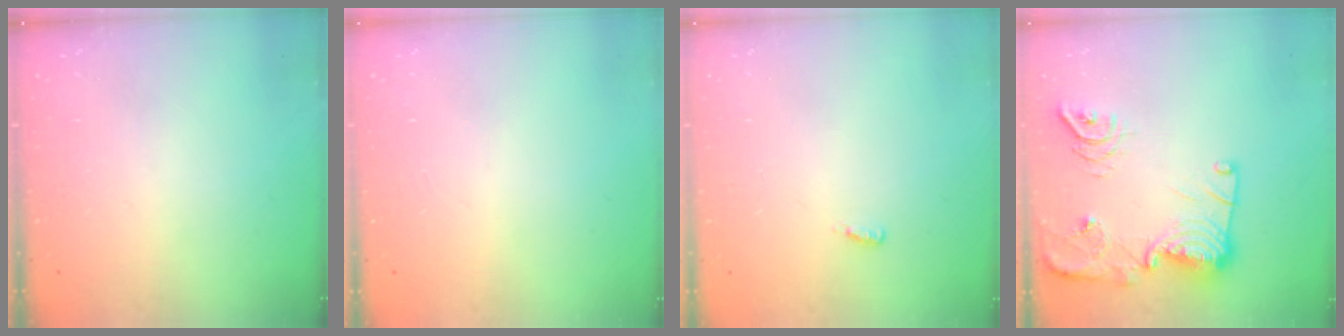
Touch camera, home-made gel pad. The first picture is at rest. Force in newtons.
{"total": 0.9, "press": 0.9, "slide": 0.0}
{"total": 4.4, "press": 2.2, "slide": 3.9}
{"total": 18.6, "press": 18.6, "slide": 1.1}